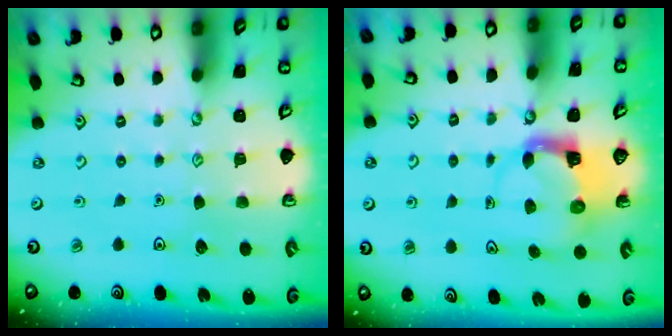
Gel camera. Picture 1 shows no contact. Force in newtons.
{"total": 3.9, "press": 3.8, "slide": 0.6}